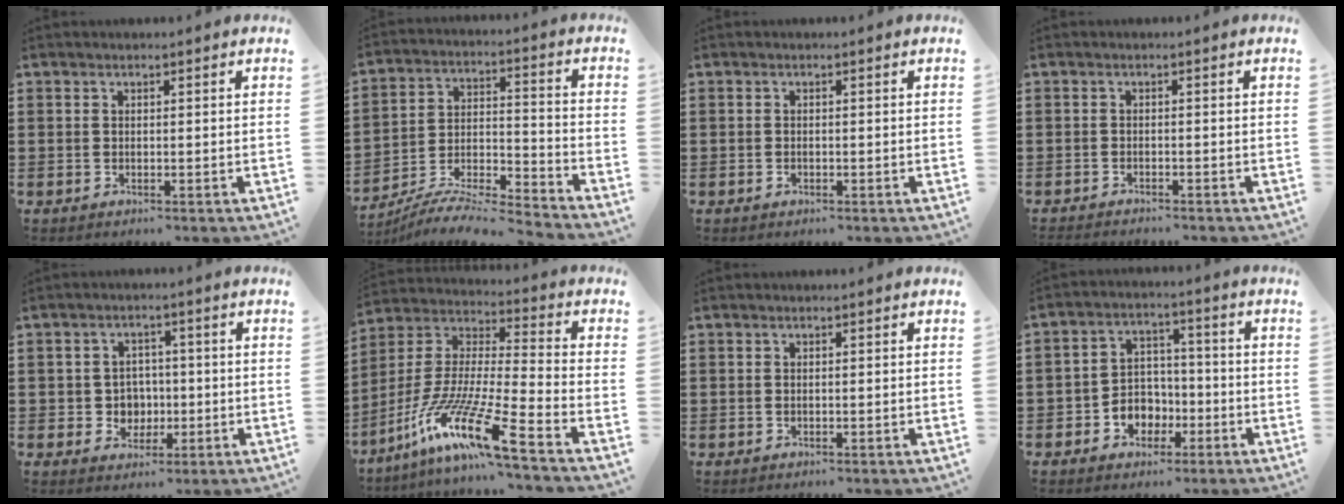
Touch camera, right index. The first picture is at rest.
{"total": 6.9, "force": [-6.6, 0.3, 2.1], "torque": [-0.044, -0.008, -0.134]}
{"total": 0.5, "force": [-0.3, 0.3, 0.3], "torque": [-0.006, -0.002, -0.006]}
{"total": 1.0, "force": [-1.0, -0.1, 0.0], "torque": [-0.003, -0.002, -0.020]}
{"total": 4.1, "force": [-0.5, 3.9, 1.1], "torque": [-0.029, 0.006, -0.014]}
{"total": 14.2, "force": [-10.3, 0.1, 9.8], "torque": [-0.210, -0.007, -0.200]}
{"total": 0.0}
{"total": 5.1, "force": [-2.2, 4.4, 1.5], "torque": [-0.038, 0.013, -0.042]}